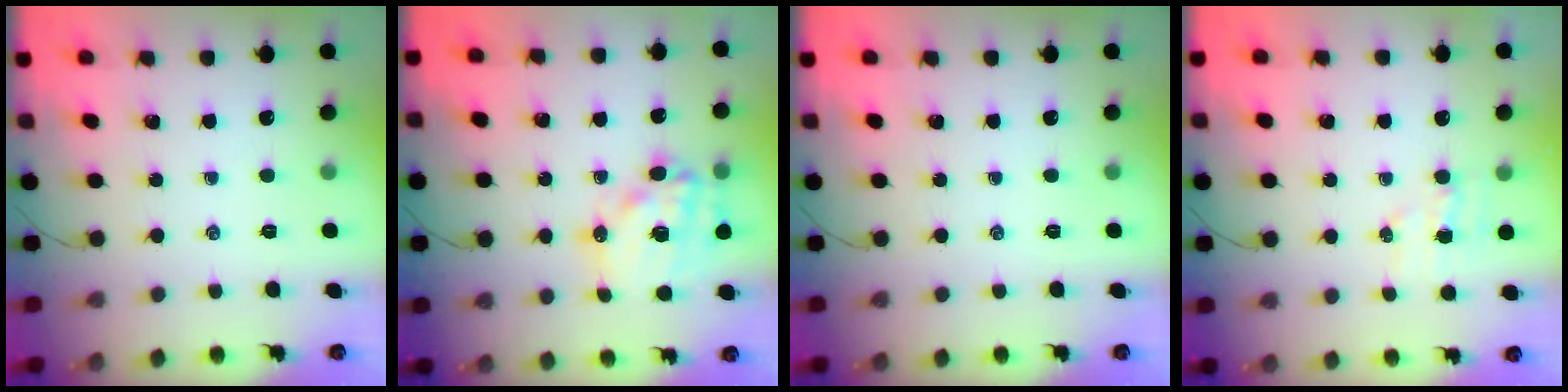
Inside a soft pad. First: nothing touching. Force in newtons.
{"total": 15.6, "press": 15.2, "slide": 3.4}
{"total": 0.0}
{"total": 5.0, "press": 4.9, "slide": 1.2}